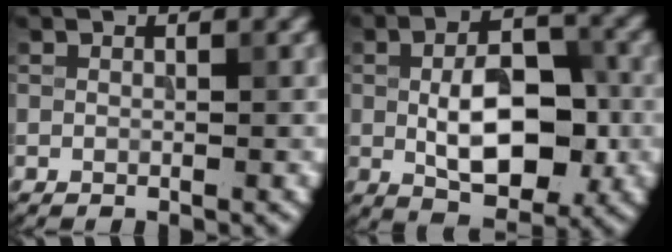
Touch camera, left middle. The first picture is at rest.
{"total": 7.9, "force": [-0.5, 4.2, 6.6], "torque": [-0.113, -0.001, -0.008]}